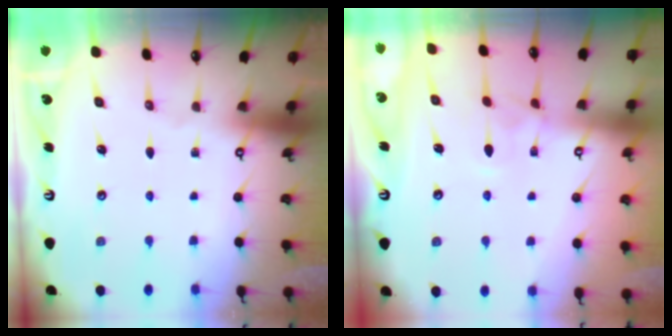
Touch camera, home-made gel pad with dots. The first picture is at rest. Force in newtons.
{"total": 1.6, "press": 1.4, "slide": 0.7}